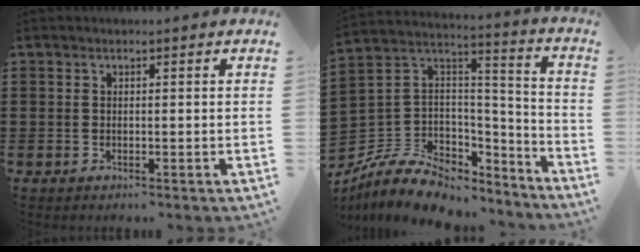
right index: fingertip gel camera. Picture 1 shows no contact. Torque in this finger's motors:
{"motor_torque": [0.07, 0.02, -0.05, -0.21]}